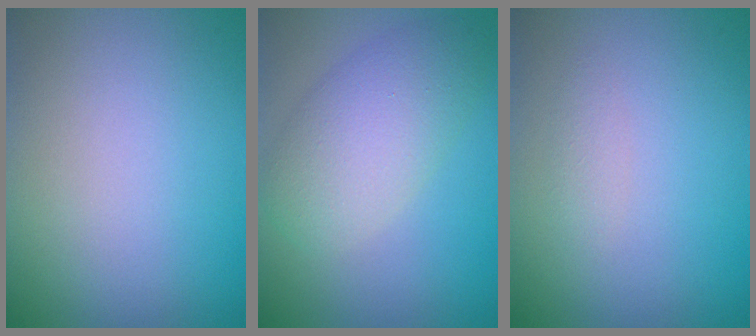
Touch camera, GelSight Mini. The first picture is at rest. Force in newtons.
{"total": 5.1, "press": 5.1, "slide": 0.2}
{"total": 0.8, "press": 0.8, "slide": 0.0}